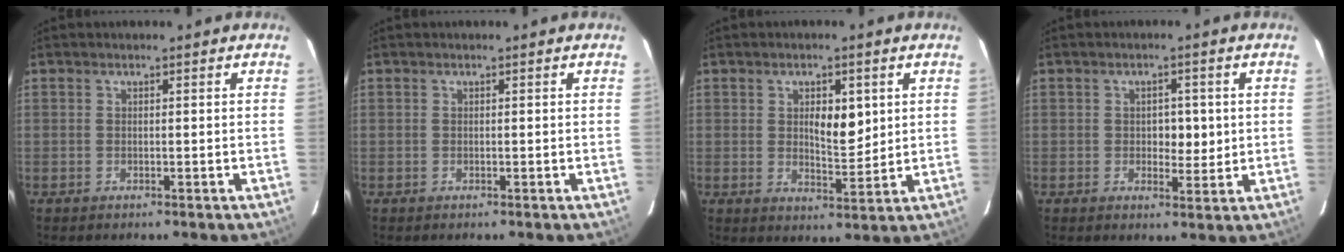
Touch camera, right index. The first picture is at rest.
{"total": 0.0}
{"total": 5.7, "force": [1.6, 2.3, 5.0], "torque": [-0.076, -0.003, 0.028]}
{"total": 3.7, "force": [0.3, 2.3, 3.0], "torque": [-0.035, 0.000, 0.008]}